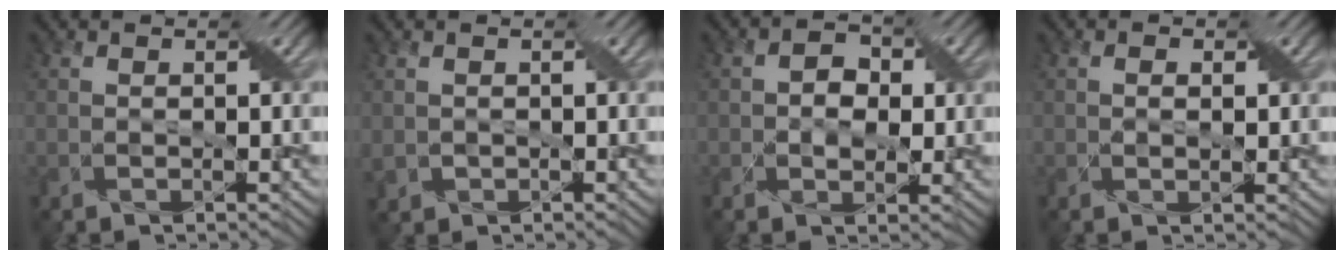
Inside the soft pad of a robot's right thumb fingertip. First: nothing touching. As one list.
[{"total": 1.3, "force": [0.1, 1.3, 0.3], "torque": [-0.018, -0.004, 0.003]}, {"total": 3.6, "force": [0.0, 2.7, 2.5], "torque": [-0.043, 0.002, -0.005]}, {"total": 1.5, "force": [0.2, 0.8, 1.3], "torque": [-0.020, -0.002, 0.006]}]